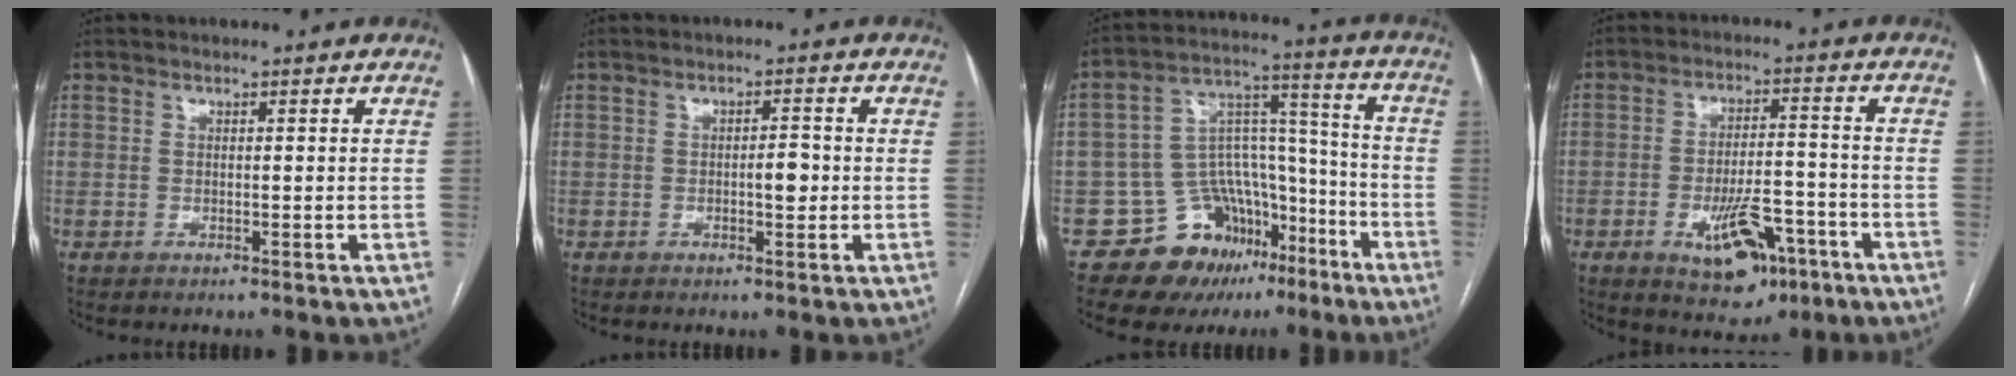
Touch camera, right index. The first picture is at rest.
{"total": 2.8, "force": [-0.3, 0.9, 2.7], "torque": [-0.040, 0.003, -0.004]}
{"total": 14.1, "force": [-8.9, 9.5, 5.4], "torque": [-0.073, 0.078, -0.134]}
{"total": 10.5, "force": [-5.1, 4.6, 7.9], "torque": [-0.129, 0.004, -0.071]}